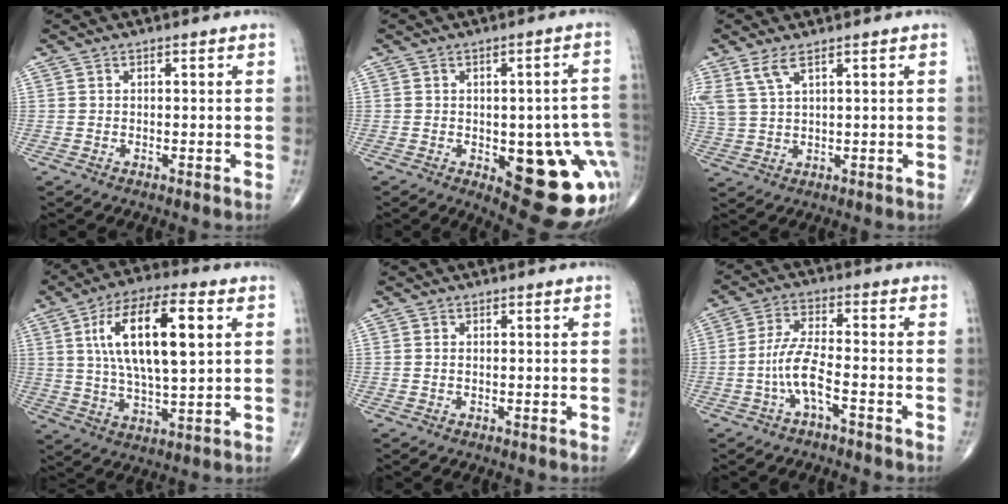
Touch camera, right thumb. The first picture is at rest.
{"total": 19.2, "force": [-5.0, 7.9, 16.8], "torque": [-0.144, 0.016, -0.033]}
{"total": 5.0, "force": [3.1, 1.5, 3.6], "torque": [-0.094, -0.005, 0.075]}
{"total": 18.0, "force": [4.8, 6.7, 16.0], "torque": [-0.279, 0.002, 0.082]}
{"total": 0.6, "force": [0.1, 0.3, 0.5], "torque": [-0.013, 0.003, 0.004]}
{"total": 6.7, "force": [-2.7, 1.6, 5.9], "torque": [-0.129, 0.029, -0.054]}